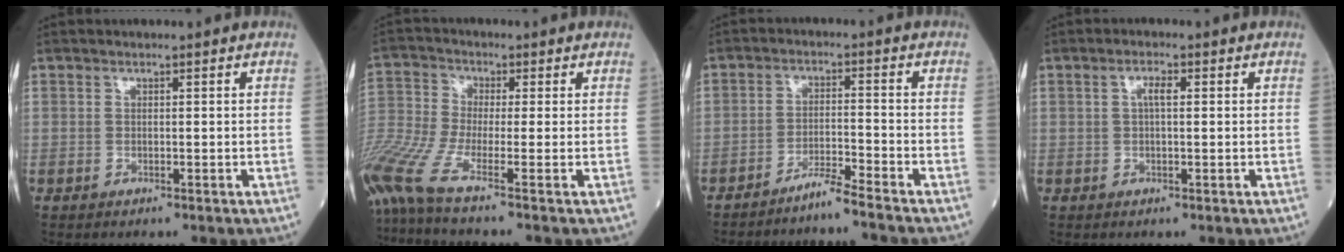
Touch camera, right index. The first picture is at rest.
{"total": 14.6, "force": [-10.6, -0.2, 10.1], "torque": [-0.267, -0.016, -0.211]}
{"total": 4.2, "force": [-3.8, -1.3, 1.2], "torque": [-0.023, -0.017, -0.073]}
{"total": 2.1, "force": [0.4, 0.5, 2.0], "torque": [-0.039, 0.004, 0.007]}